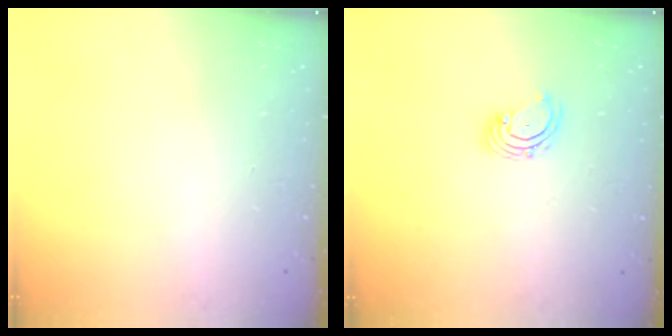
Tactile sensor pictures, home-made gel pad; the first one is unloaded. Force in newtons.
{"total": 2.7, "press": 2.7, "slide": 0.6}